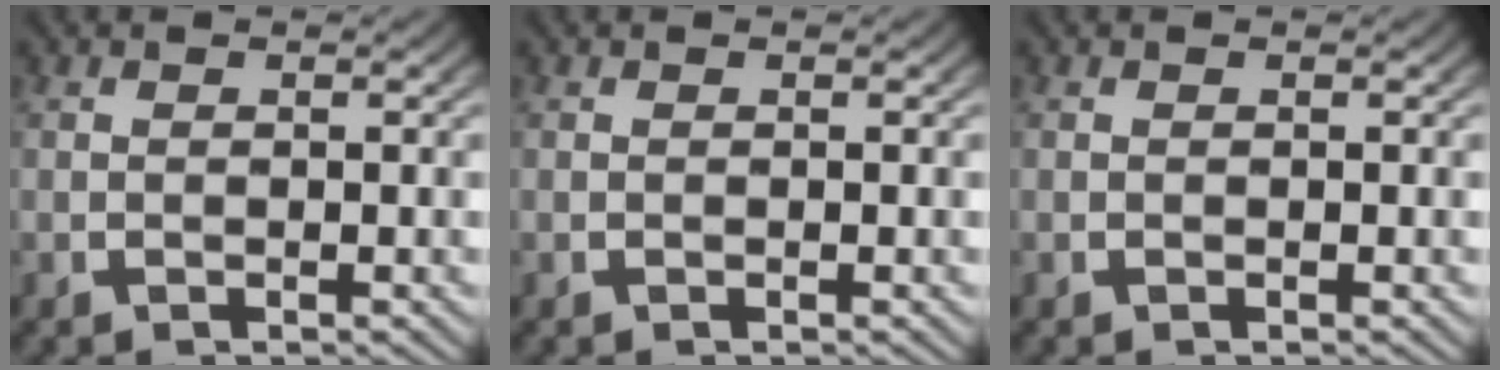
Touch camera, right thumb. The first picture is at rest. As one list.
[{"total": 0.0}, {"total": 0.0}]